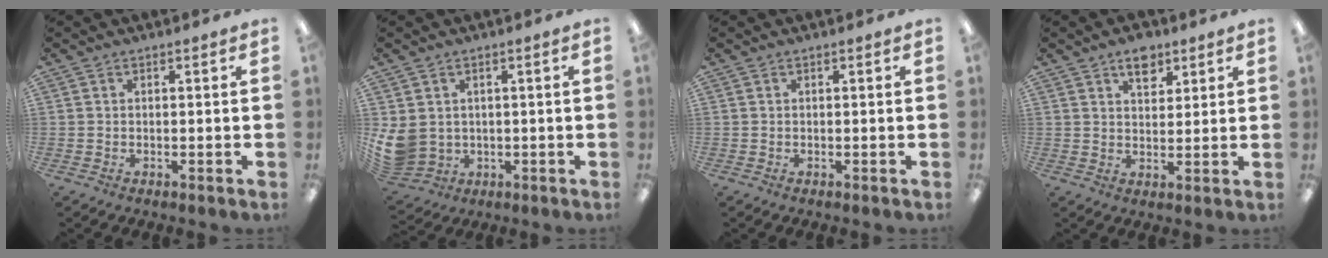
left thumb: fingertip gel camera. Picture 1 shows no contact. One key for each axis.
{"total": 6.8, "fx": 1.0, "fy": 6.1, "fz": 2.8, "tx": -0.079, "ty": -0.004, "tz": 0.023}
{"total": 0.0}
{"total": 6.0, "fx": 4.1, "fy": 3.3, "fz": 3.1, "tx": -0.030, "ty": -0.017, "tz": 0.066}